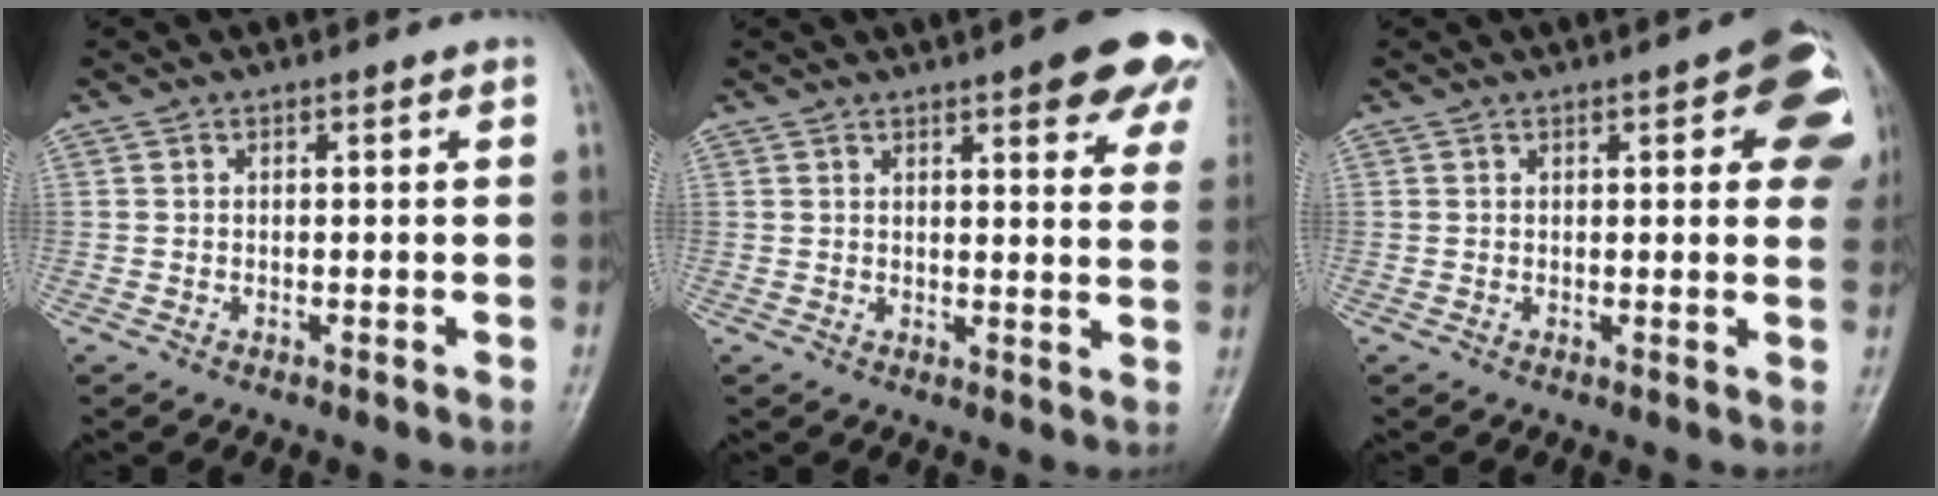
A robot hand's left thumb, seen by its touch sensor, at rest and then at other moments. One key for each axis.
{"total": 14.1, "fx": 8.2, "fy": 4.0, "fz": 10.7, "tx": -0.104, "ty": -0.027, "tz": 0.089}
{"total": 12.9, "fx": 4.4, "fy": 4.6, "fz": 11.2, "tx": -0.098, "ty": -0.008, "tz": 0.040}